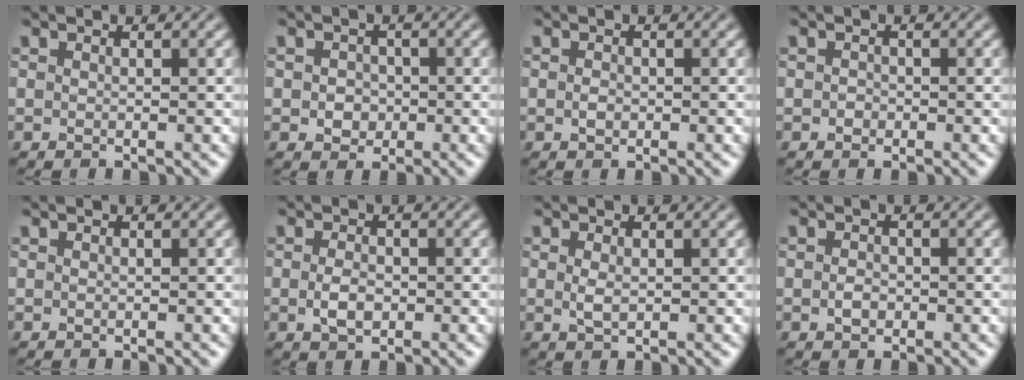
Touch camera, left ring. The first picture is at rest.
{"total": 1.9, "force": [-0.2, 1.7, 0.9], "torque": [-0.011, -0.003, -0.007]}
{"total": 0.8, "force": [-0.1, 0.6, 0.6], "torque": [-0.012, -0.002, -0.004]}
{"total": 0.7, "force": [-0.2, 0.7, 0.2], "torque": [-0.002, -0.004, -0.004]}
{"total": 0.0}
{"total": 2.1, "force": [-0.4, 1.3, 1.6], "torque": [-0.034, -0.002, -0.007]}
{"total": 1.3, "force": [0.1, 0.6, 1.1], "torque": [-0.026, -0.002, 0.004]}
{"total": 1.3, "force": [-0.3, 0.9, 0.8], "torque": [-0.016, -0.002, -0.009]}